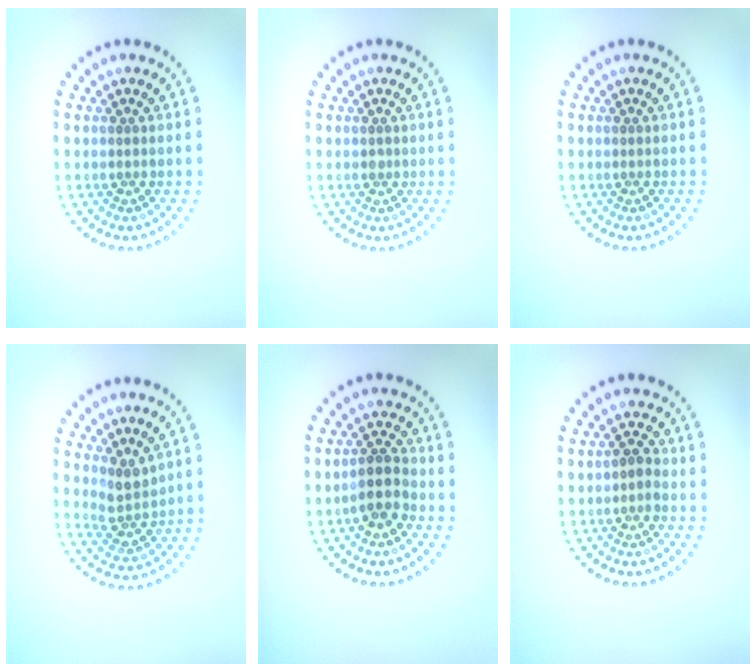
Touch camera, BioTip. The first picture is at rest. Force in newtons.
{"total": 0.6, "press": 0.5, "slide": 0.3}
{"total": 0.0}
{"total": 2.5, "press": 2.0, "slide": 1.5}
{"total": 2.7, "press": 2.4, "slide": 1.2}
{"total": 1.3, "press": 1.1, "slide": 0.7}